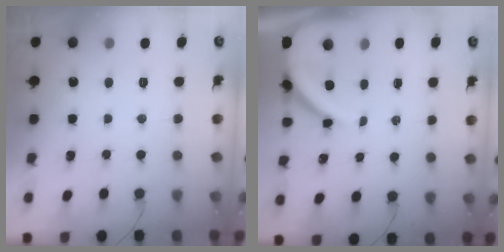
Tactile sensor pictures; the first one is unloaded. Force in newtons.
{"total": 8.7, "press": 8.6, "slide": 1.0}